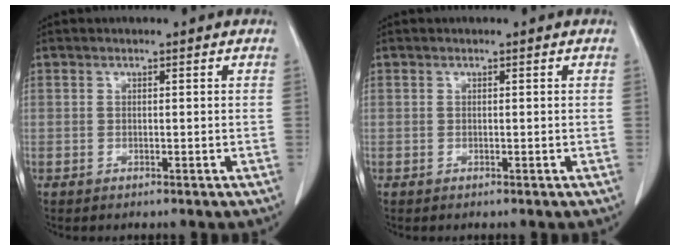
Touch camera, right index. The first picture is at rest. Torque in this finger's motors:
{"motor_torque": [0.00, 0.00, 0.02, 0.00]}